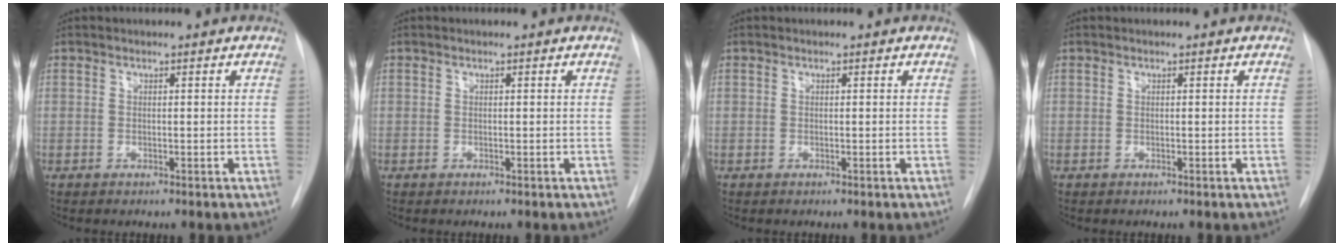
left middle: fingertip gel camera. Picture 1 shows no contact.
{"total": 0.0}
{"total": 0.0}
{"total": 0.0}